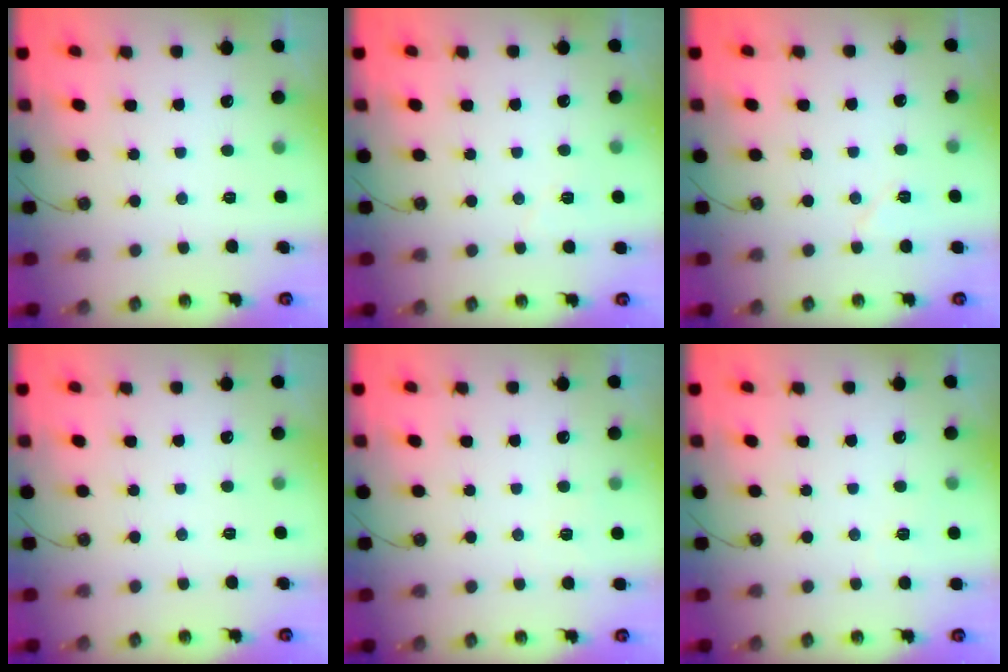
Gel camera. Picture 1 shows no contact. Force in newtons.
{"total": 3.8, "press": 3.1, "slide": 2.1}
{"total": 6.0, "press": 5.5, "slide": 2.3}
{"total": 0.0}
{"total": 3.6, "press": 2.8, "slide": 2.4}
{"total": 3.1, "press": 2.1, "slide": 2.2}